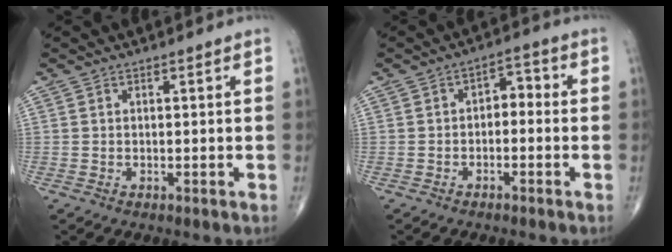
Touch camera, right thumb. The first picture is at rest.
{"total": 3.8, "force": [-0.7, 2.4, 2.9], "torque": [-0.026, 0.027, -0.022]}